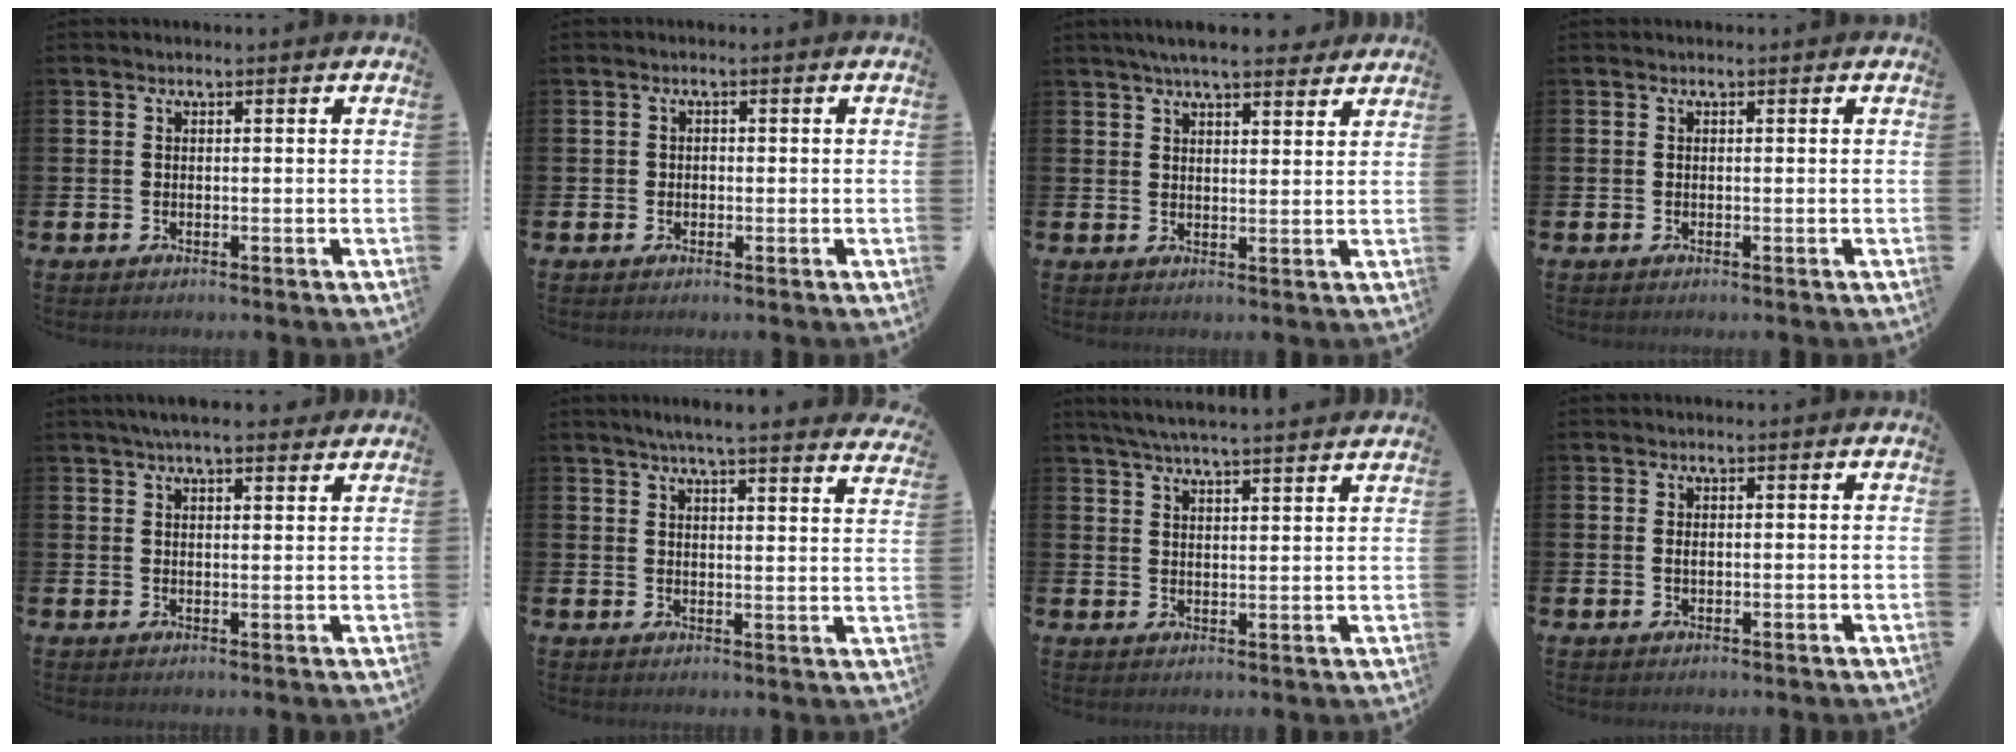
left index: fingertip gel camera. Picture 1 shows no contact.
{"total": 0.9, "force": [-0.2, 0.9, 0.3], "torque": [0.007, 0.001, -0.009]}
{"total": 5.4, "force": [5.0, 0.7, 1.8], "torque": [-0.034, -0.018, 0.089]}
{"total": 0.0}
{"total": 4.2, "force": [3.8, 0.7, 1.7], "torque": [-0.036, -0.010, 0.067]}
{"total": 5.2, "force": [4.9, -0.4, 1.5], "torque": [-0.039, -0.026, 0.085]}
{"total": 5.0, "force": [4.8, -0.5, 1.2], "torque": [-0.042, -0.021, 0.087]}
{"total": 0.6, "force": [0.1, 0.3, 0.5], "torque": [-0.005, 0.000, 0.000]}